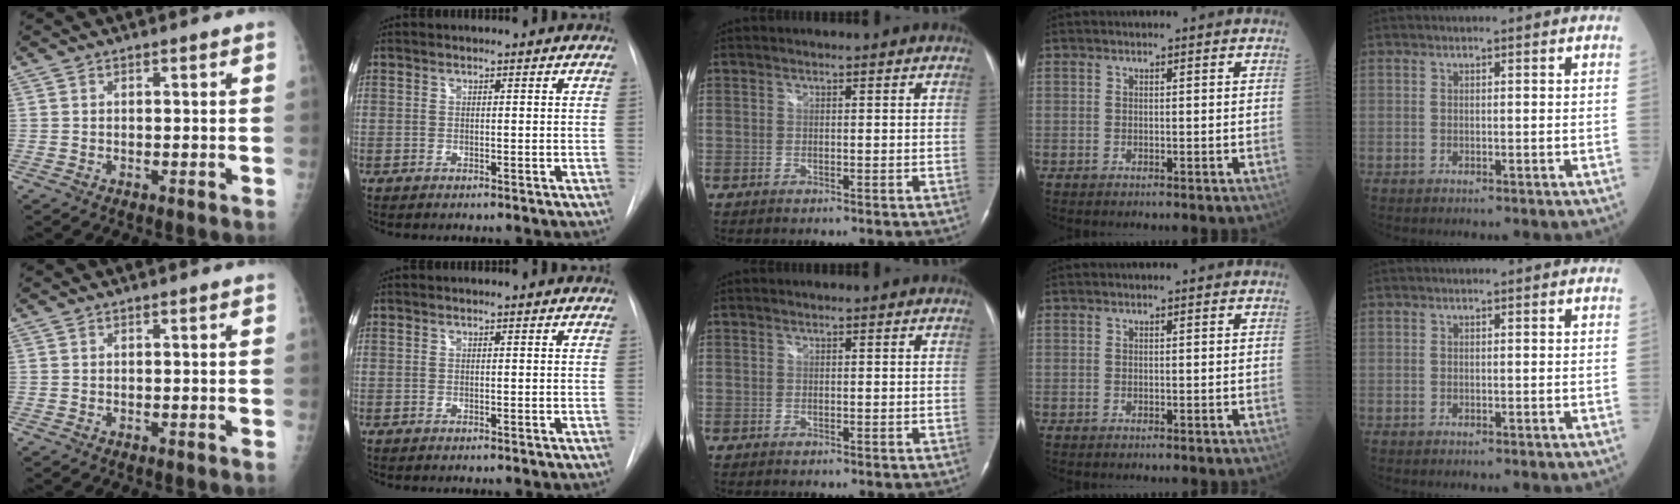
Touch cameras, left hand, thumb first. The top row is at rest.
{}